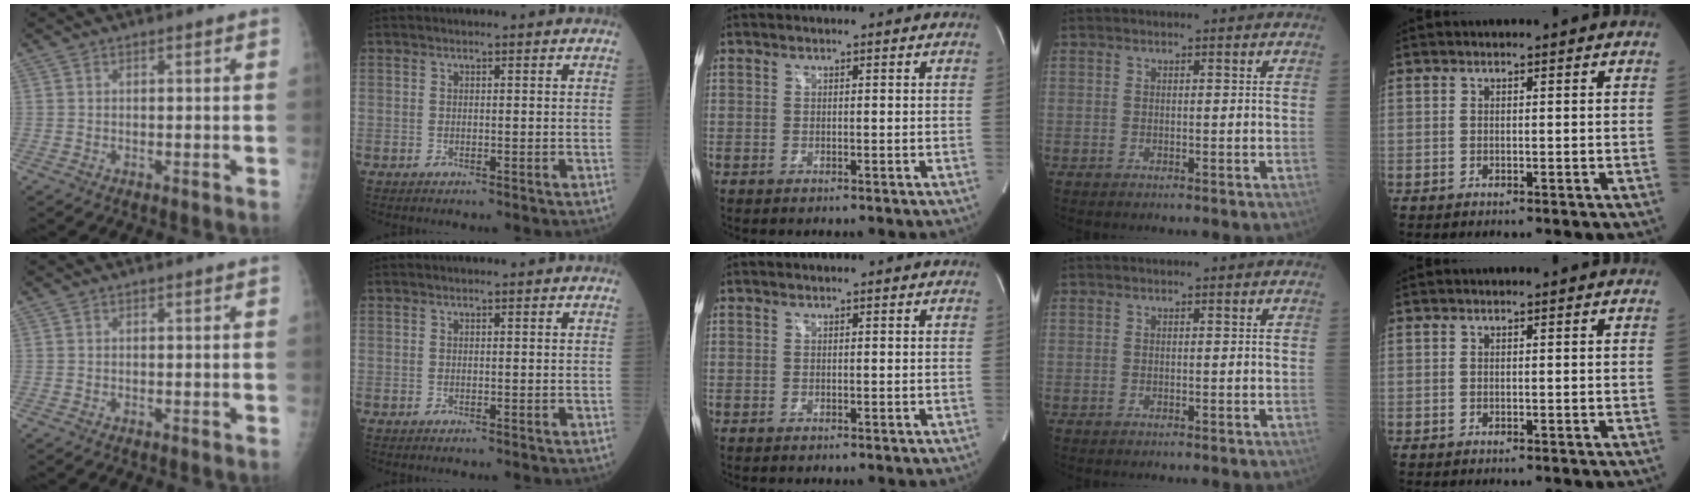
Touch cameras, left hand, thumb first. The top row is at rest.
{}